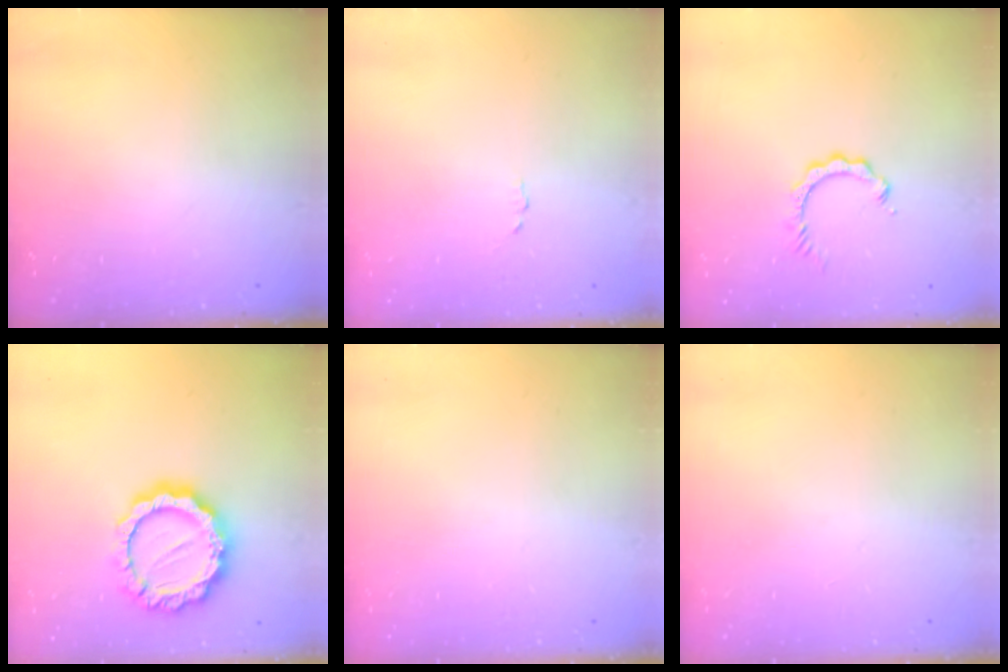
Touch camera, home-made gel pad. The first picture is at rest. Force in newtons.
{"total": 1.7, "press": 1.7, "slide": 0.1}
{"total": 4.1, "press": 4.0, "slide": 0.6}
{"total": 13.8, "press": 13.8, "slide": 0.9}
{"total": 0.0}
{"total": 0.0}